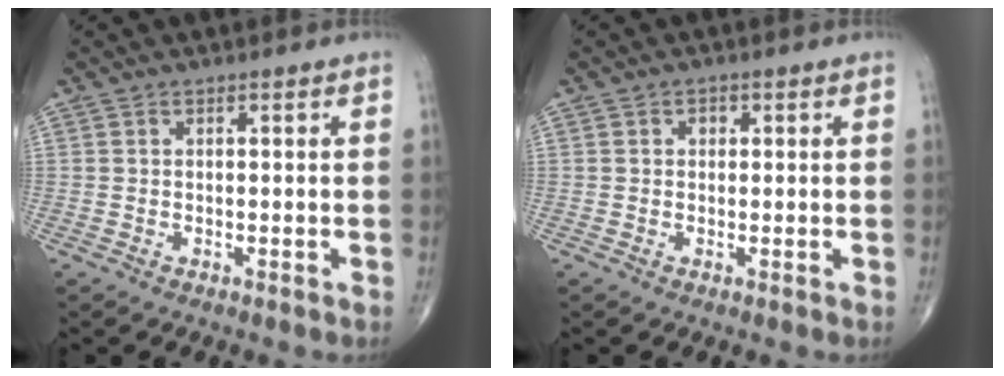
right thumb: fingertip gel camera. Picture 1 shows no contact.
{"total": 1.4, "force": [0.4, 1.1, 0.8], "torque": [-0.004, 0.001, 0.002]}